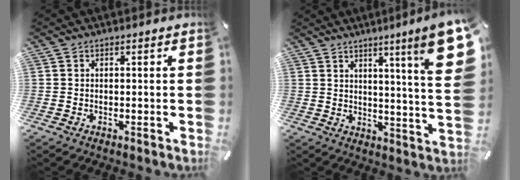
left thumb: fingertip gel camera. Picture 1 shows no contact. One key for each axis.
{"total": 14.9, "fx": 7.7, "fy": 0.5, "fz": 12.8, "tx": -0.199, "ty": -0.049, "tz": 0.112}